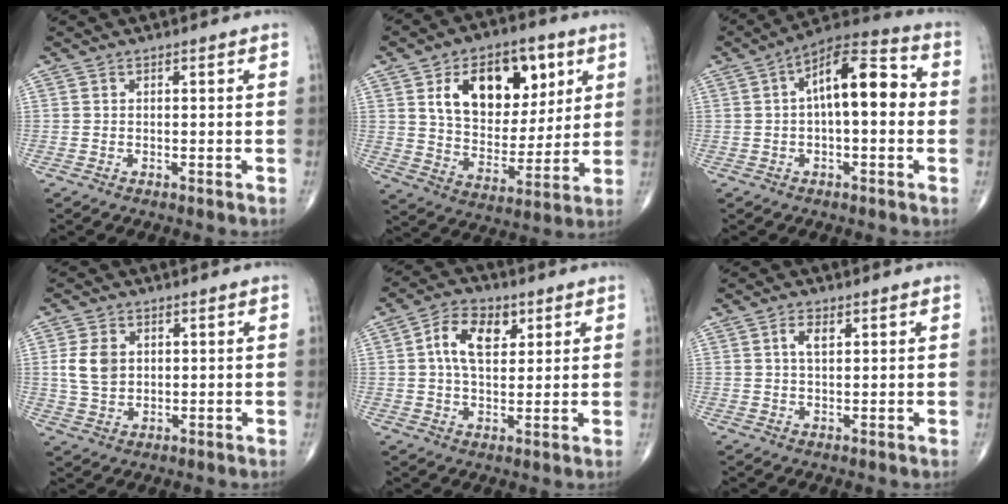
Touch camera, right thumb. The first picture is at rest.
{"total": 19.4, "force": [7.3, 12.0, 13.4], "torque": [-0.156, -0.023, 0.125]}
{"total": 13.0, "force": [1.1, 5.5, 11.7], "torque": [-0.168, 0.038, 0.006]}
{"total": 6.1, "force": [1.1, 4.5, 4.0], "torque": [-0.067, -0.004, 0.025]}
{"total": 9.2, "force": [2.8, 5.6, 6.7], "torque": [-0.102, 0.001, 0.044]}
{"total": 2.9, "force": [1.2, 1.4, 2.3], "torque": [-0.043, 0.000, 0.021]}